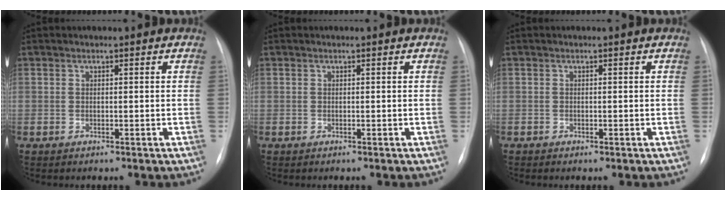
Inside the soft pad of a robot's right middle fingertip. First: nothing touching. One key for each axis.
{"total": 0.0}
{"total": 0.0}